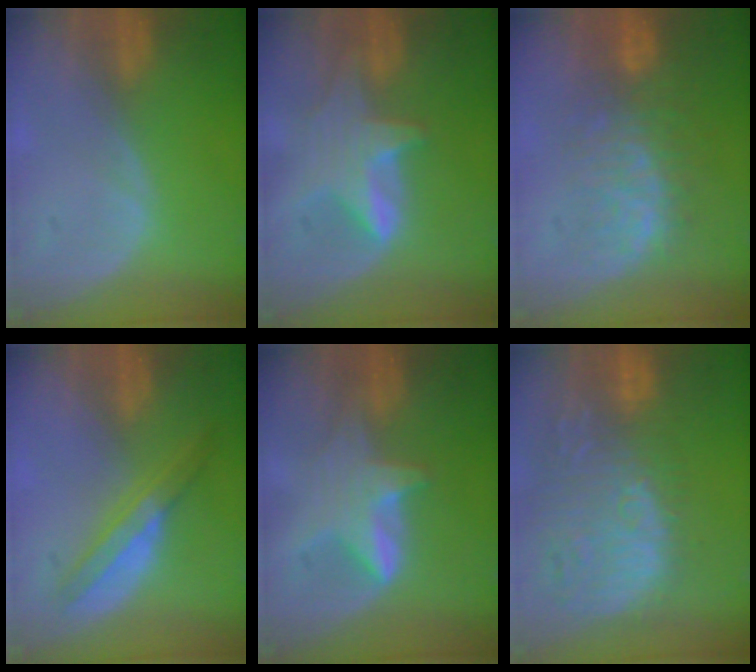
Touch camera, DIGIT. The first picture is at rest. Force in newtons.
{"total": 6.1, "press": 6.1, "slide": 0.1}
{"total": 8.7, "press": 8.1, "slide": 3.1}
{"total": 5.5, "press": 5.2, "slide": 1.8}
{"total": 6.0, "press": 5.7, "slide": 1.9}
{"total": 14.6, "press": 12.6, "slide": 7.4}